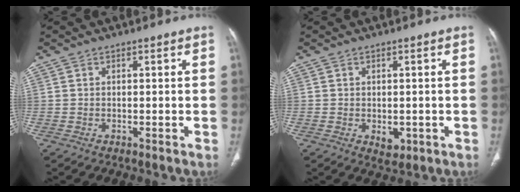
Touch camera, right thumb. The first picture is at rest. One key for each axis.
{"total": 2.8, "fx": -0.6, "fy": 1.9, "fz": 1.9, "tx": -0.017, "ty": -0.002, "tz": 0.001}